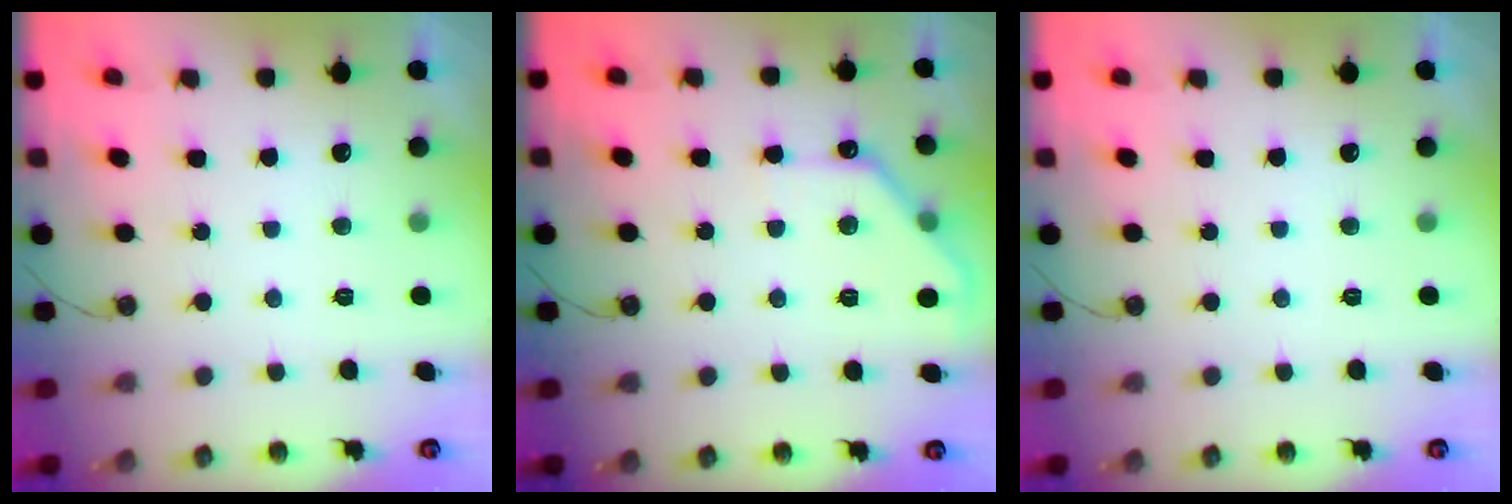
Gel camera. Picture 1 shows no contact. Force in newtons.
{"total": 9.4, "press": 9.4, "slide": 0.4}
{"total": 0.0}